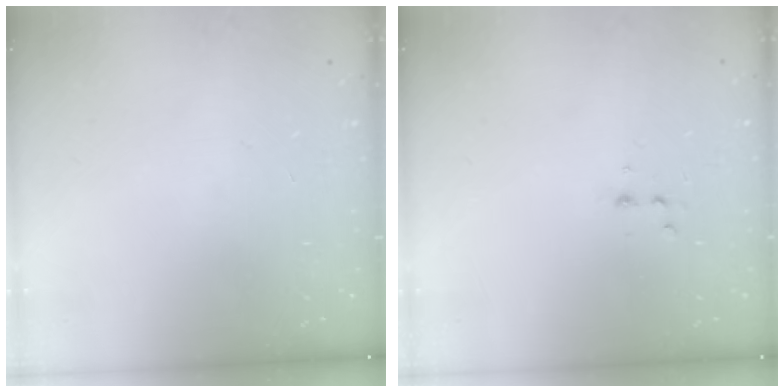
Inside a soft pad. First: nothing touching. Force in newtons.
{"total": 3.1, "press": 3.0, "slide": 0.9}